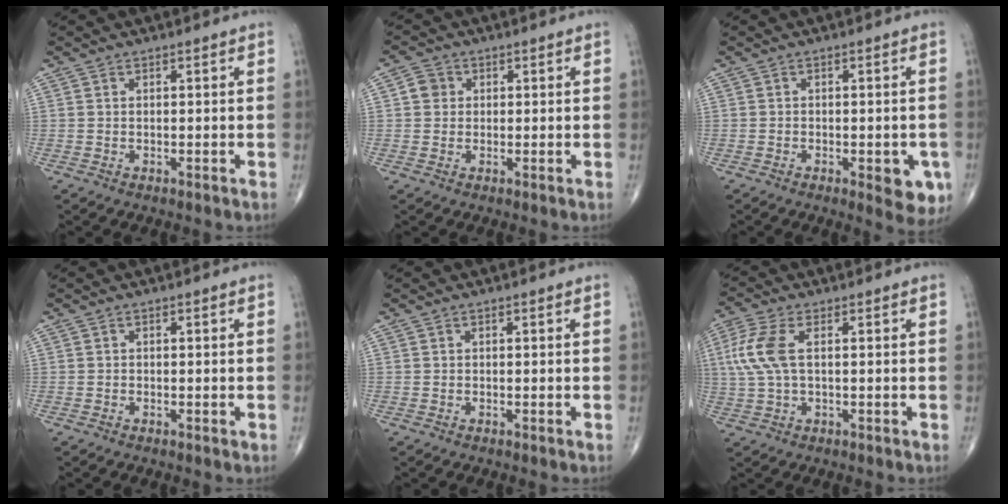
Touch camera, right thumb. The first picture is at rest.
{"total": 3.1, "force": [0.5, 2.8, 1.1], "torque": [-0.006, 0.004, 0.005]}
{"total": 6.1, "force": [-2.1, 2.5, 5.1], "torque": [-0.043, -0.002, -0.021]}
{"total": 0.0}
{"total": 0.0}
{"total": 8.0, "force": [1.4, 3.6, 7.0], "torque": [-0.189, 0.015, 0.027]}